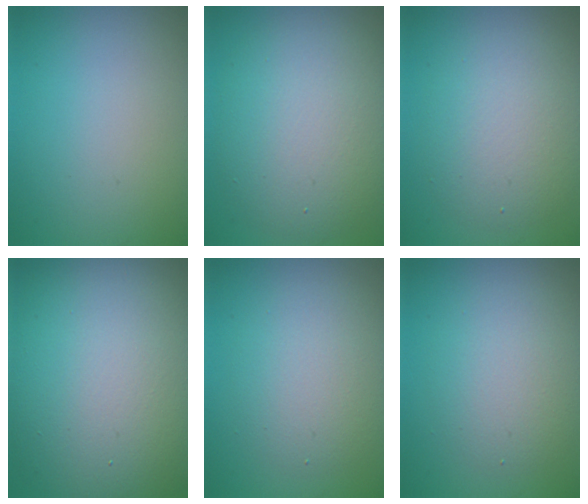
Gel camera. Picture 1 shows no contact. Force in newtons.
{"total": 8.3, "press": 8.3, "slide": 0.8}
{"total": 5.0, "press": 5.0, "slide": 0.4}
{"total": 15.4, "press": 15.4, "slide": 0.4}
{"total": 4.1, "press": 4.1, "slide": 0.2}
{"total": 3.9, "press": 3.9, "slide": 0.3}